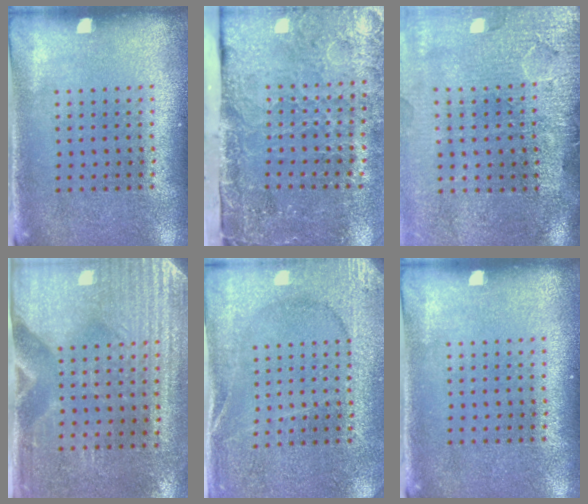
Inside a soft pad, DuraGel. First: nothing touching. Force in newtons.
{"total": 4.9, "press": 3.7, "slide": 3.3}
{"total": 4.5, "press": 3.7, "slide": 2.6}
{"total": 3.0, "press": 2.6, "slide": 1.5}
{"total": 2.7, "press": 2.7, "slide": 0.3}
{"total": 0.0}